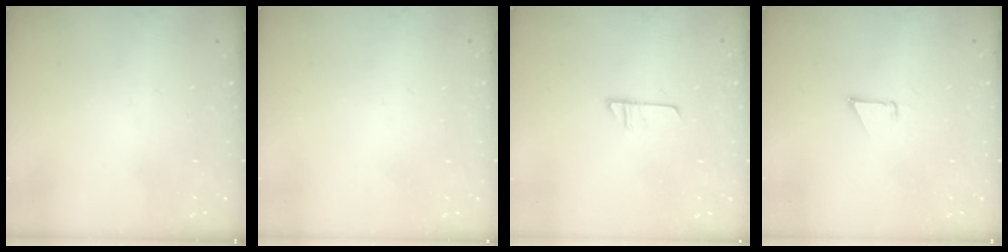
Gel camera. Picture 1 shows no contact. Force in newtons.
{"total": 0.9, "press": 0.9, "slide": 0.0}
{"total": 6.4, "press": 6.4, "slide": 0.3}
{"total": 1.9, "press": 1.9, "slide": 0.0}